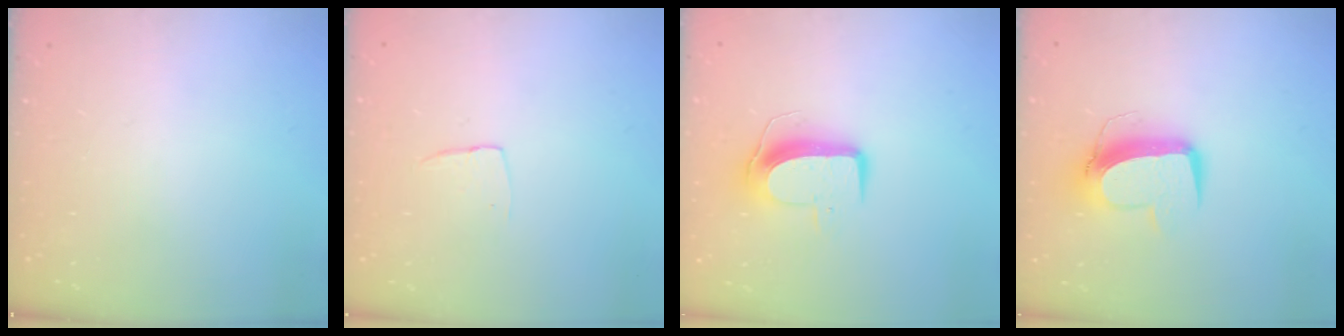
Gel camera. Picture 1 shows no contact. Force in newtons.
{"total": 3.7, "press": 3.7, "slide": 0.2}
{"total": 9.5, "press": 9.5, "slide": 0.5}
{"total": 11.1, "press": 11.0, "slide": 1.4}